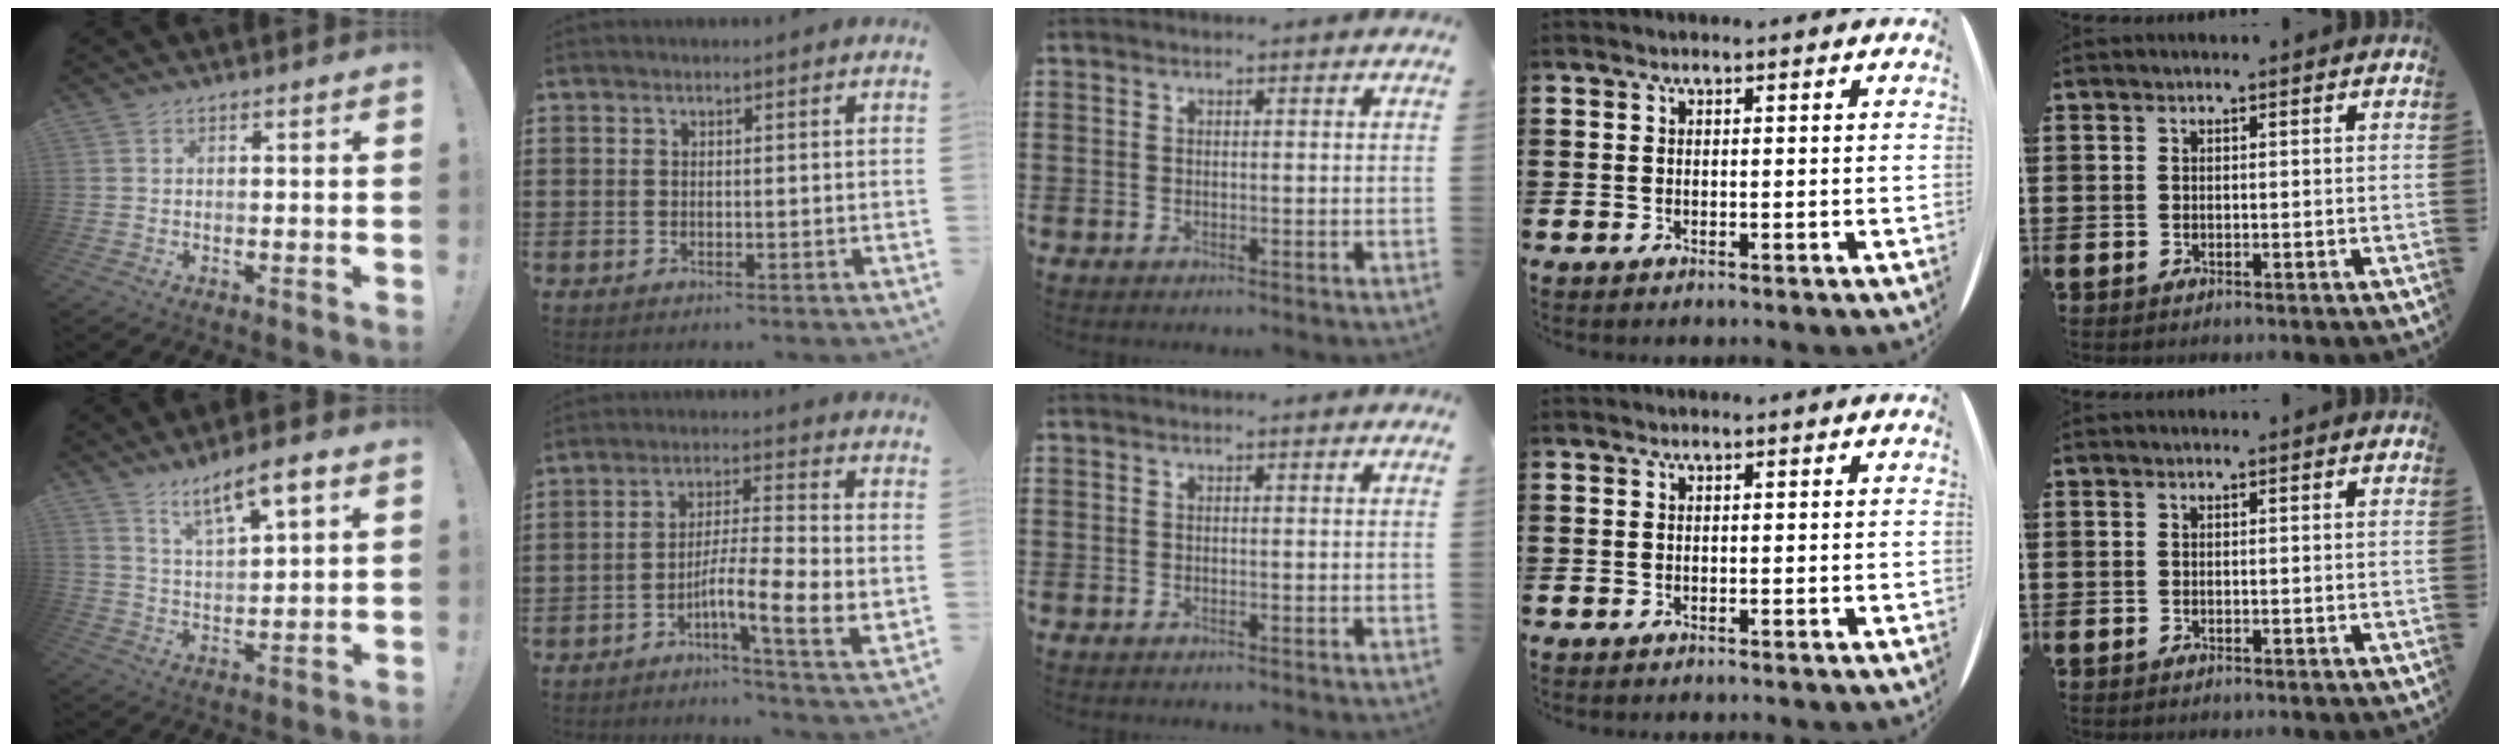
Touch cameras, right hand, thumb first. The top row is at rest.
{"thumb": {"total": 9.2, "force": [6.2, 2.2, 6.5], "torque": [-0.106, -0.031, 0.105]}, "index": {"total": 8.8, "force": [-2.8, 1.0, 8.2], "torque": [-0.139, -0.012, -0.054]}}